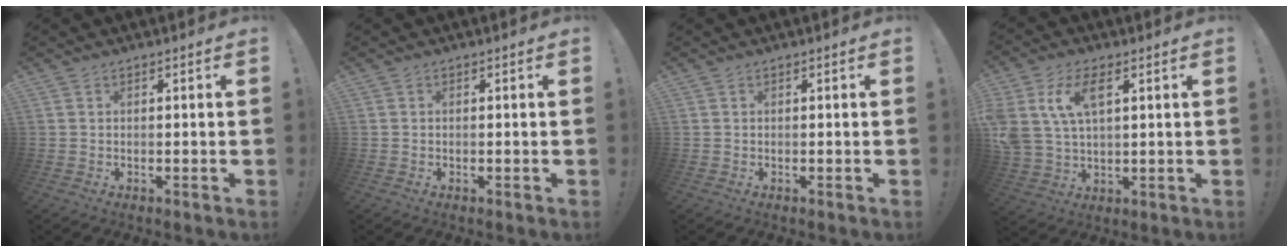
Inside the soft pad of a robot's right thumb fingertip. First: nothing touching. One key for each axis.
{"total": 0.0}
{"total": 0.0}
{"total": 11.4, "fx": 4.7, "fy": 6.7, "fz": 7.9, "tx": -0.170, "ty": -0.003, "tz": 0.088}